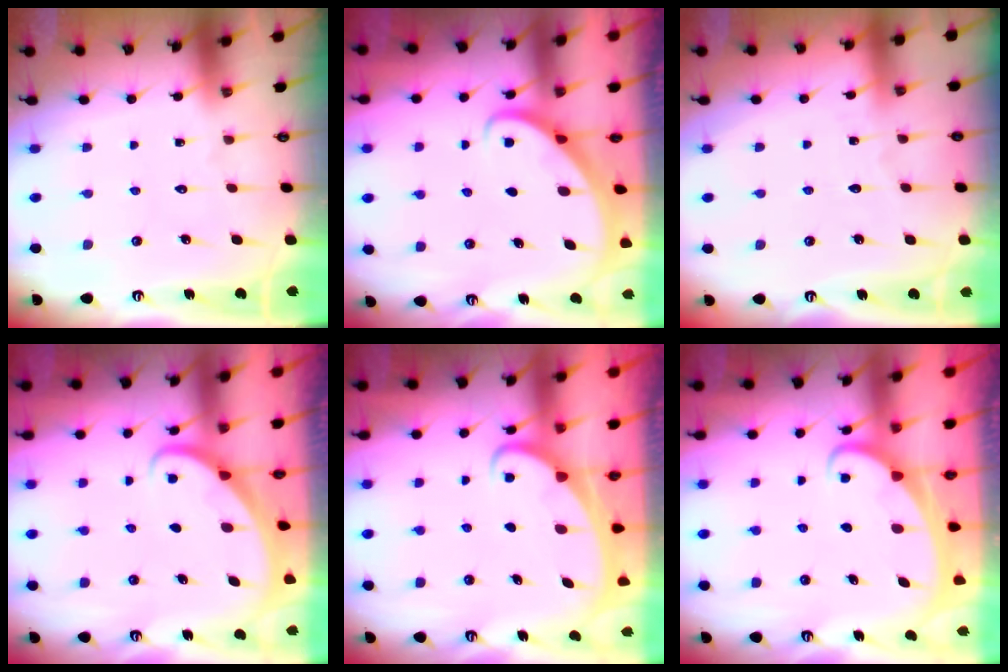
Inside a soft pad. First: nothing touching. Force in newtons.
{"total": 2.6, "press": 2.6, "slide": 0.2}
{"total": 1.7, "press": 1.7, "slide": 0.2}
{"total": 2.3, "press": 2.3, "slide": 0.1}
{"total": 2.1, "press": 2.0, "slide": 0.3}
{"total": 1.9, "press": 1.9, "slide": 0.1}